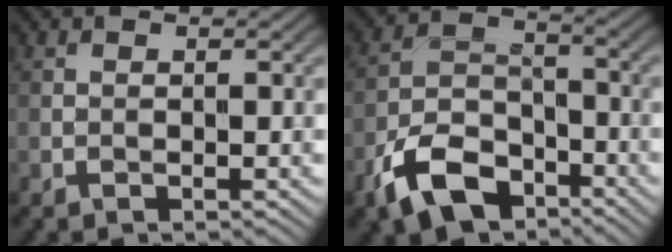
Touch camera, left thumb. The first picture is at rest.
{"total": 9.2, "force": [-5.8, 5.0, 5.1], "torque": [-0.109, -0.009, -0.123]}